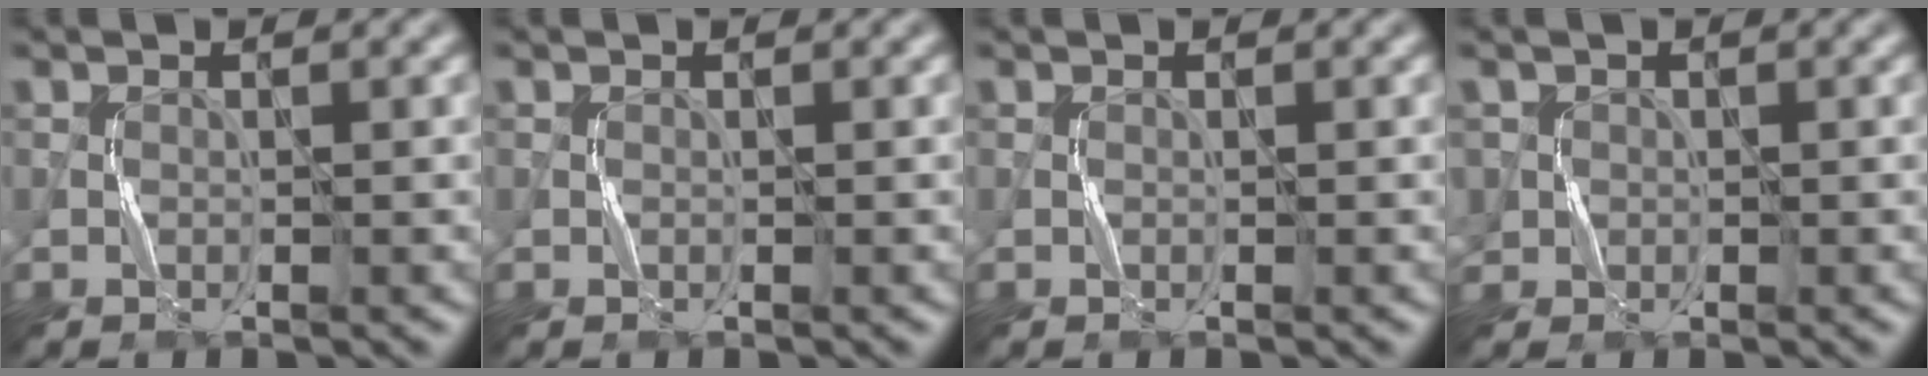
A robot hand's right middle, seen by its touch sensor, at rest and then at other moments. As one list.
[{"total": 0.0}, {"total": 0.0}, {"total": 1.4, "force": [0.0, 1.4, 0.0], "torque": [0.007, -0.001, 0.003]}]